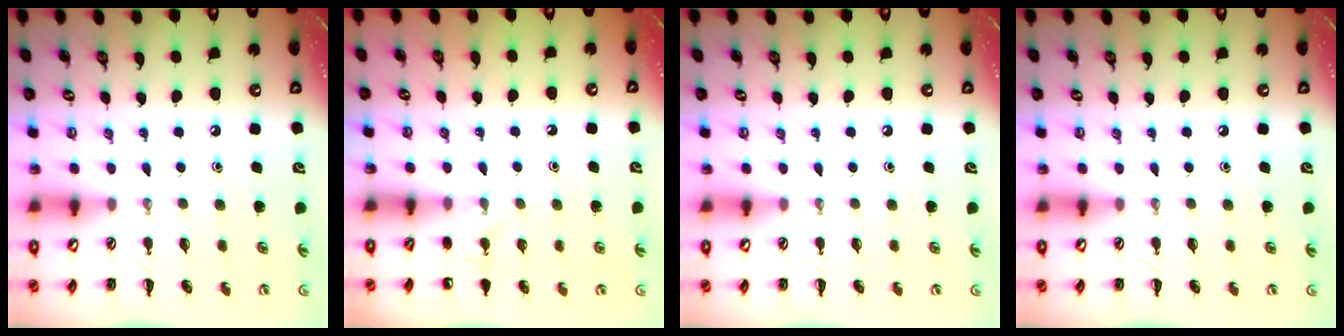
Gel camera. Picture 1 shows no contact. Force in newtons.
{"total": 4.8, "press": 4.5, "slide": 1.4}
{"total": 0.0}
{"total": 0.0}